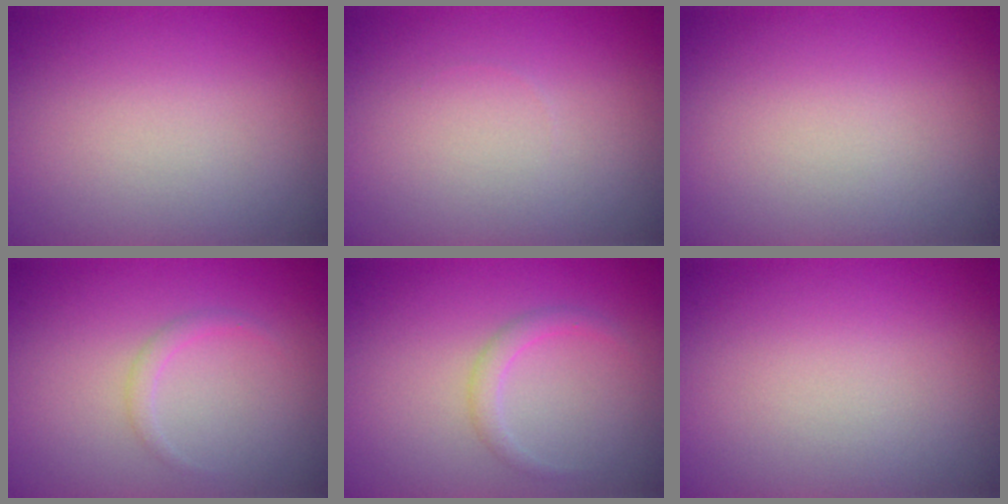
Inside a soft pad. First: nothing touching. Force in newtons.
{"total": 0.0}
{"total": 0.0}
{"total": 0.9, "press": 0.9, "slide": 0.1}
{"total": 1.4, "press": 1.4, "slide": 0.1}
{"total": 0.0}